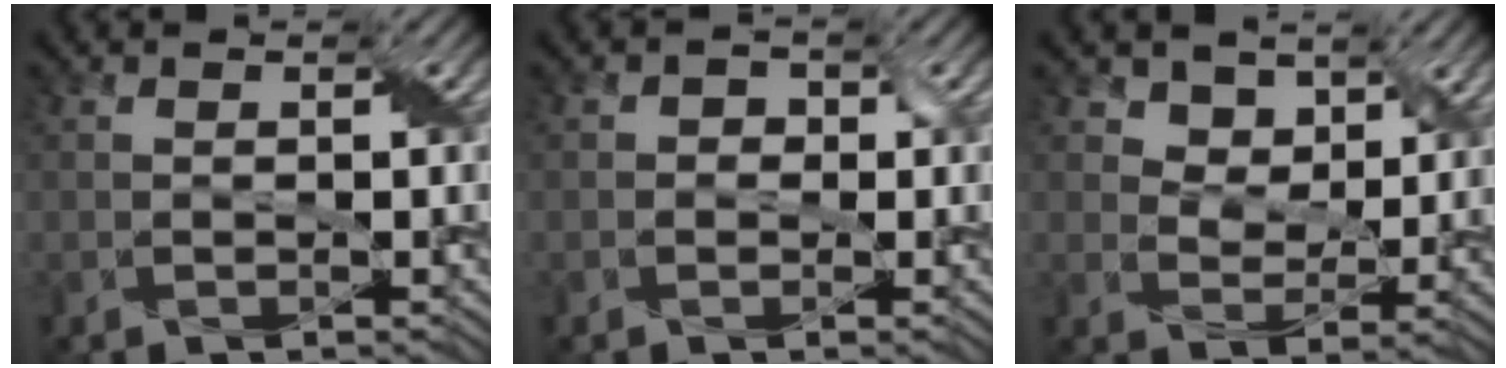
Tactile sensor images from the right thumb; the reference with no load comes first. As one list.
[{"total": 1.5, "force": [-0.1, 1.4, 0.5], "torque": [-0.004, 0.001, -0.005]}, {"total": 5.1, "force": [3.3, 3.4, 1.8], "torque": [-0.050, -0.021, 0.062]}]